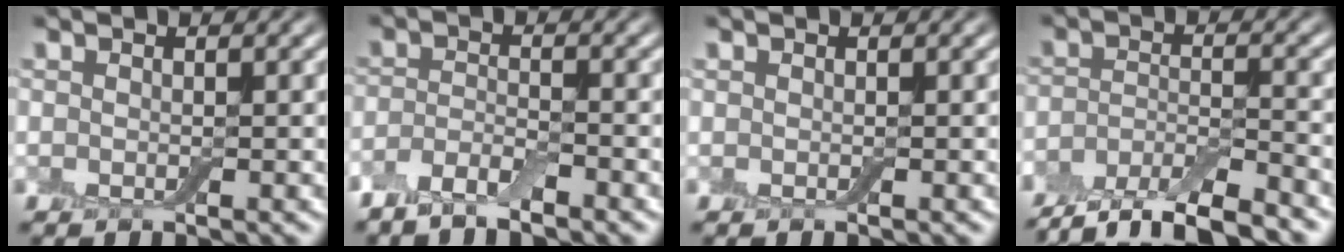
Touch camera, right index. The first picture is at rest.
{"total": 2.7, "force": [-2.2, 0.7, 1.5], "torque": [-0.037, -0.001, -0.052]}
{"total": 0.0}
{"total": 7.4, "force": [-6.2, 2.2, 3.4], "torque": [-0.064, -0.007, -0.109]}